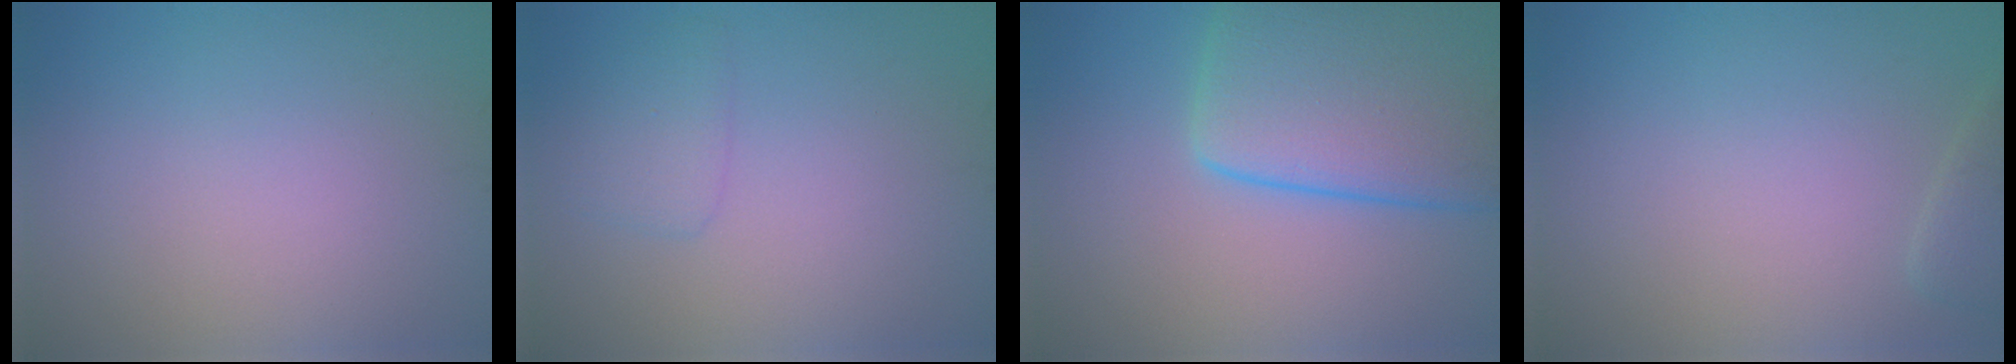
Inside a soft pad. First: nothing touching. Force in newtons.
{"total": 1.8, "press": 1.8, "slide": 0.1}
{"total": 10.8, "press": 10.8, "slide": 0.6}
{"total": 1.5, "press": 1.5, "slide": 0.1}